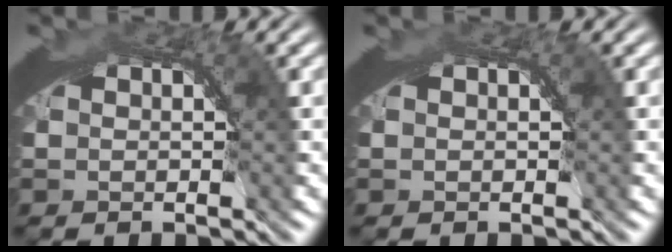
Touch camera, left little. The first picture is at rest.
{"total": 0.0}